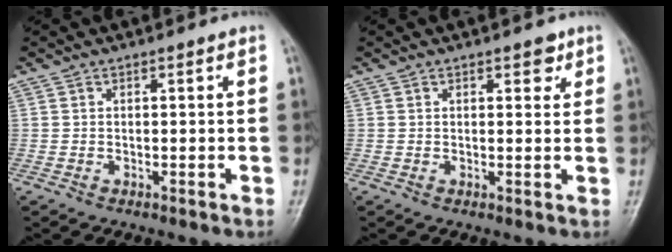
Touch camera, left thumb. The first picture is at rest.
{"total": 2.7, "force": [1.6, 1.4, 1.7], "torque": [-0.006, -0.006, 0.019]}